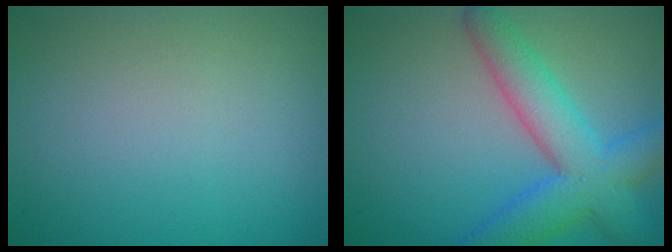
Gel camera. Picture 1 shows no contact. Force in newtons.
{"total": 6.8, "press": 6.8, "slide": 0.3}